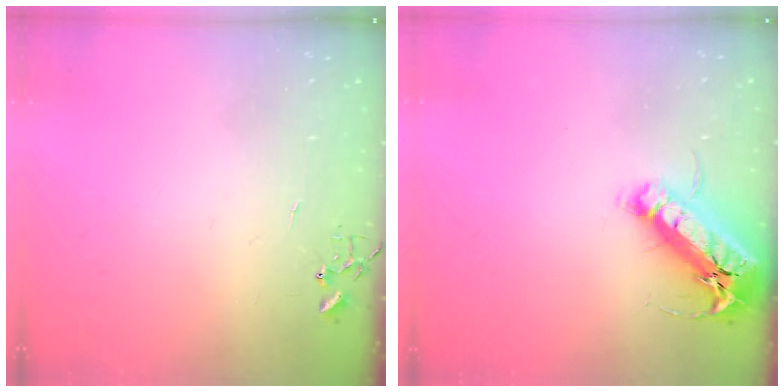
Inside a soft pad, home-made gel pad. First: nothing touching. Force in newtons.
{"total": 18.8, "press": 18.4, "slide": 3.8}